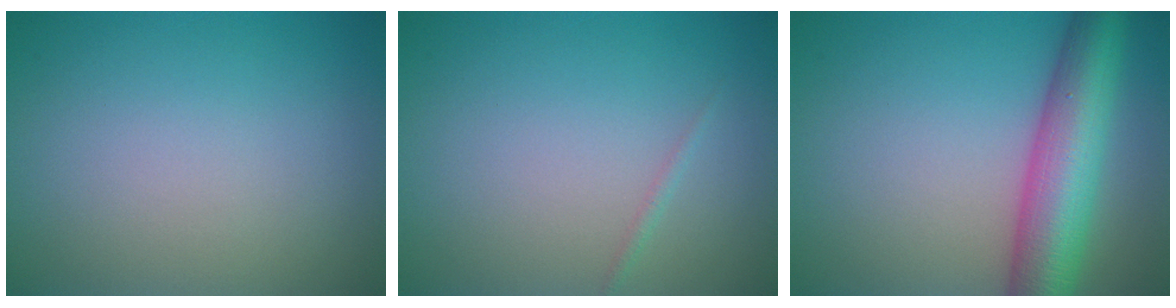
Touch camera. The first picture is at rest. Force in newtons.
{"total": 0.6, "press": 0.5, "slide": 0.0}
{"total": 8.9, "press": 8.9, "slide": 0.3}